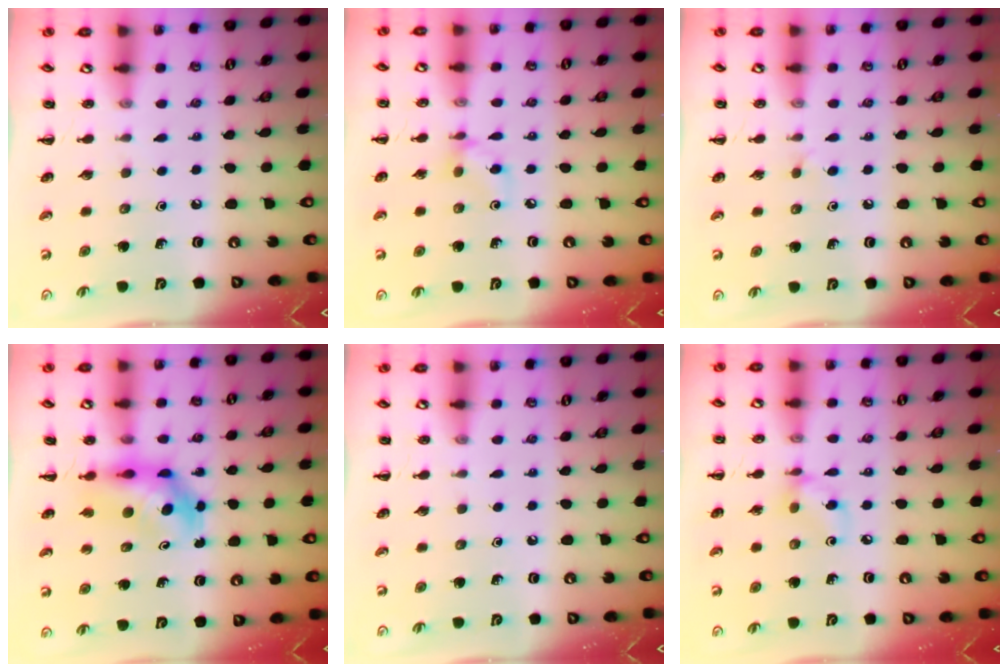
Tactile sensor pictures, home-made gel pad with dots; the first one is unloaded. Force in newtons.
{"total": 5.0, "press": 4.9, "slide": 0.6}
{"total": 2.4, "press": 2.3, "slide": 0.9}
{"total": 5.7, "press": 5.6, "slide": 1.1}
{"total": 0.0}
{"total": 4.7, "press": 4.6, "slide": 0.5}